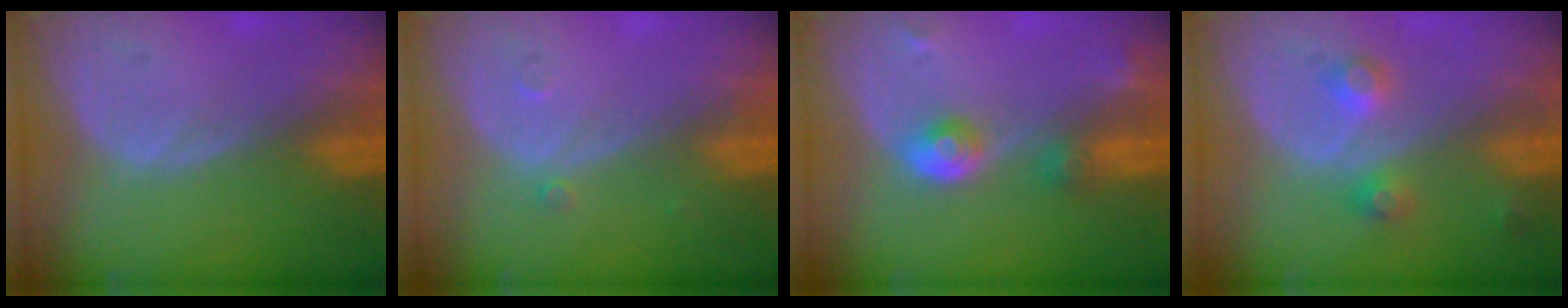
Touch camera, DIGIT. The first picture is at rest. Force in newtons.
{"total": 0.8, "press": 0.8, "slide": 0.1}
{"total": 4.3, "press": 4.3, "slide": 0.3}
{"total": 3.6, "press": 3.6, "slide": 0.6}